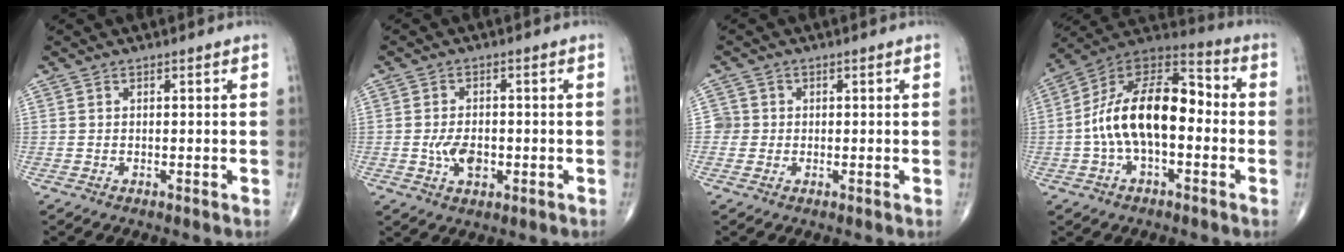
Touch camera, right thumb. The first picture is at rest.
{"total": 5.3, "force": [-1.1, 3.1, 4.1], "torque": [-0.067, 0.000, -0.017]}
{"total": 2.3, "force": [-0.1, 2.3, 0.1], "torque": [0.017, 0.008, -0.005]}
{"total": 18.5, "force": [-1.4, 9.8, 15.6], "torque": [-0.263, 0.050, -0.035]}